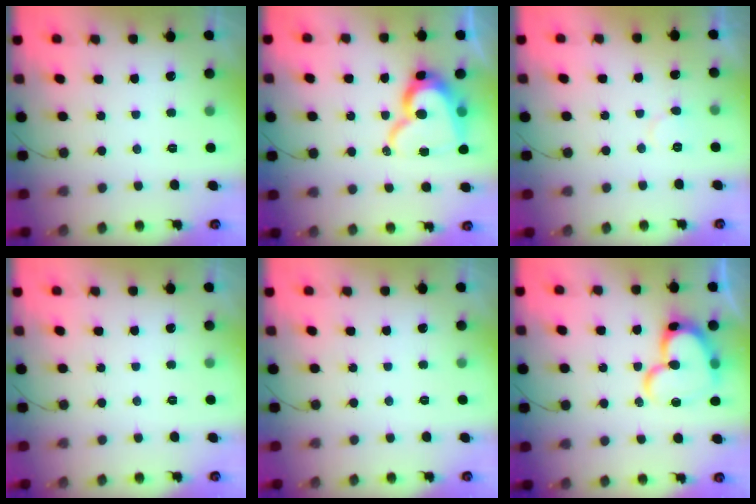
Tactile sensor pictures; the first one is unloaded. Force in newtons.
{"total": 16.5, "press": 16.5, "slide": 1.3}
{"total": 4.7, "press": 4.7, "slide": 0.5}
{"total": 0.0}
{"total": 0.0}
{"total": 17.2, "press": 17.1, "slide": 1.9}